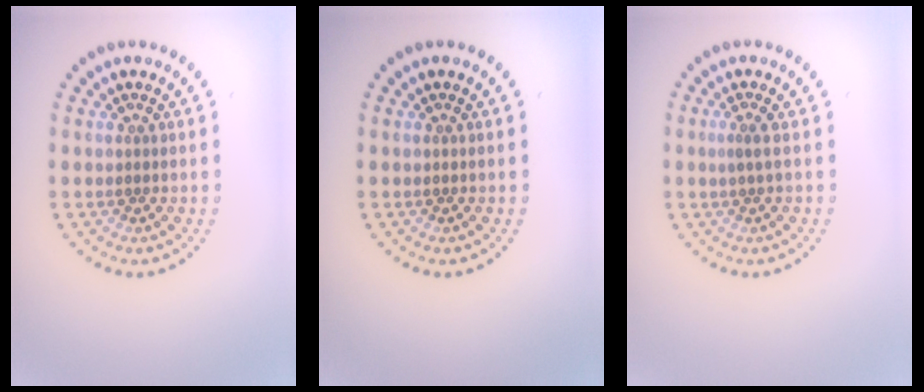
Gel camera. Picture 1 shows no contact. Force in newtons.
{"total": 0.0}
{"total": 1.0, "press": 0.4, "slide": 0.9}